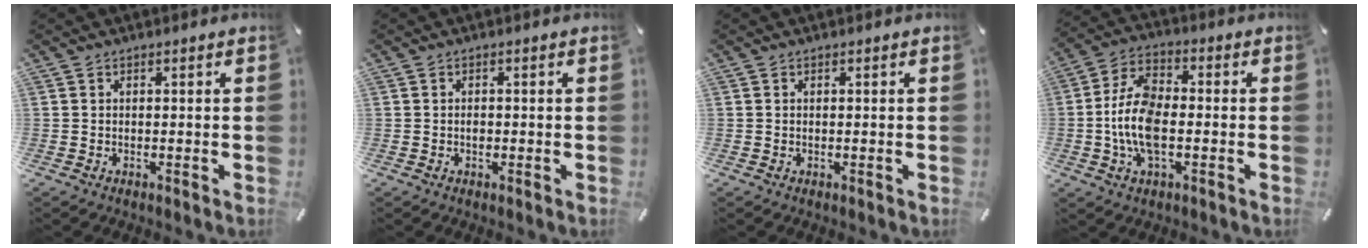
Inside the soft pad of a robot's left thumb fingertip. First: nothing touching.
{"total": 1.1, "force": [-0.3, 0.8, 0.8], "torque": [-0.017, 0.001, -0.006]}
{"total": 0.0}
{"total": 11.9, "force": [-2.0, 6.3, 9.9], "torque": [-0.207, 0.004, -0.035]}